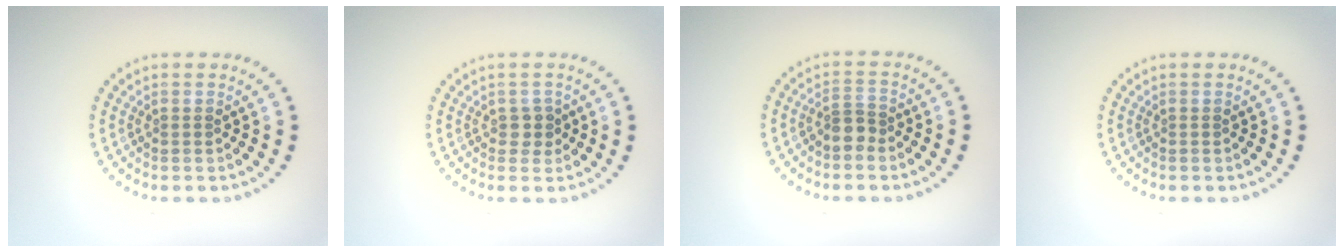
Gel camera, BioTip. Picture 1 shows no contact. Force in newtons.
{"total": 1.3, "press": 1.1, "slide": 0.6}
{"total": 1.9, "press": 1.6, "slide": 1.1}
{"total": 0.0}